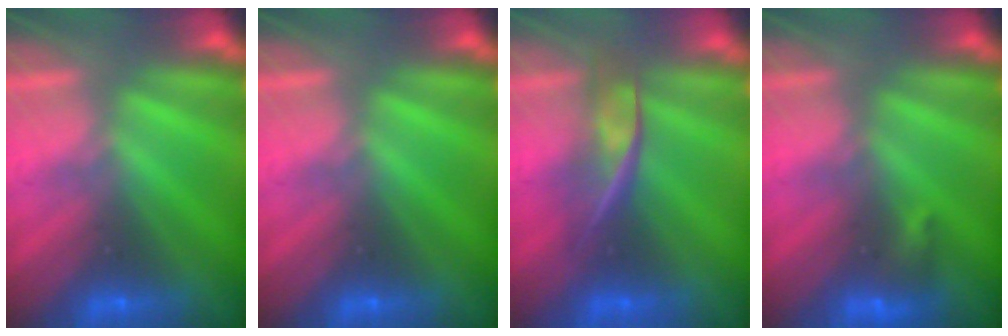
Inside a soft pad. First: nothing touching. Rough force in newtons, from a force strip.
{"total": 0.0}
{"total": 2.4}
{"total": 2.8}